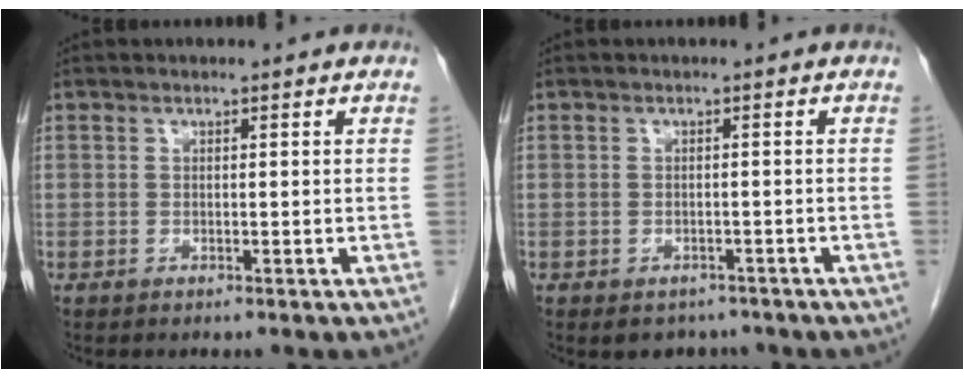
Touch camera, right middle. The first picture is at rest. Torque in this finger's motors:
{"motor_torque": [0.01, -0.01, 0.00, 0.00]}